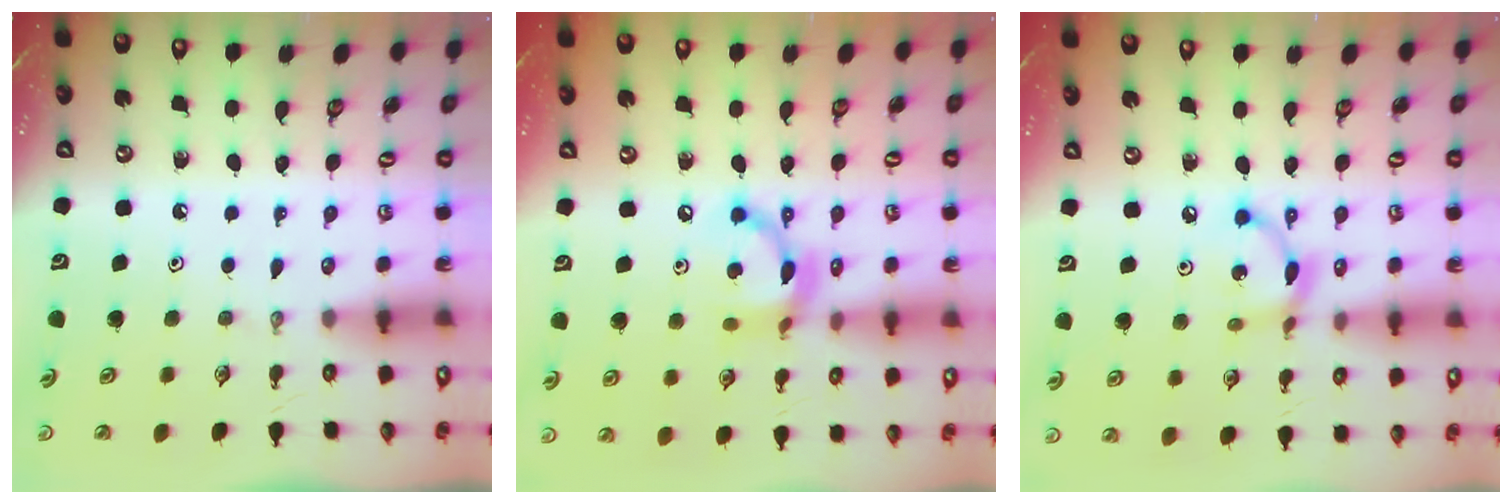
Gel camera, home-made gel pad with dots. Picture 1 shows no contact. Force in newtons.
{"total": 12.3, "press": 12.2, "slide": 0.7}
{"total": 8.8, "press": 8.8, "slide": 0.5}